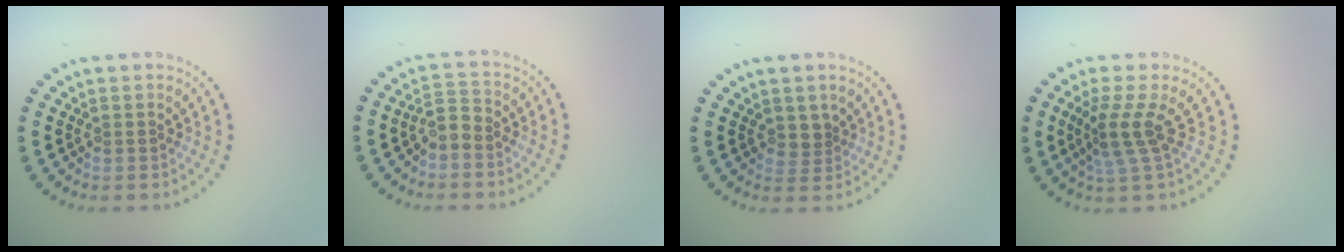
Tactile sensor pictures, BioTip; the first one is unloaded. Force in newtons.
{"total": 2.0, "press": 1.6, "slide": 1.2}
{"total": 1.4, "press": 1.1, "slide": 0.9}
{"total": 3.0, "press": 2.0, "slide": 2.2}